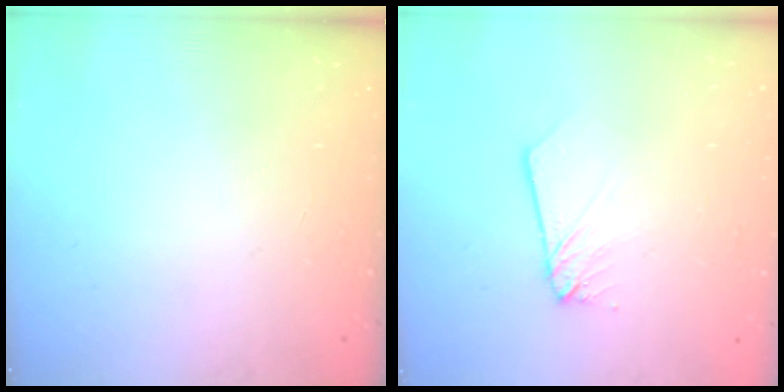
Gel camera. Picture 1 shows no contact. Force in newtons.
{"total": 2.6, "press": 2.6, "slide": 0.2}